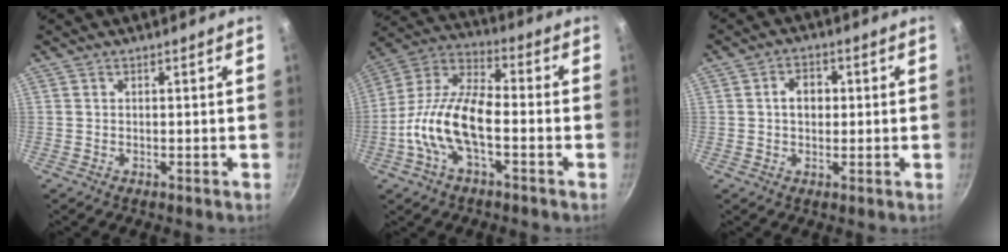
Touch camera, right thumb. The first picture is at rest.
{"total": 15.4, "force": [-4.0, 7.2, 13.0], "torque": [-0.239, 0.042, -0.094]}
{"total": 4.7, "force": [0.5, 3.6, 3.0], "torque": [-0.024, 0.010, 0.003]}